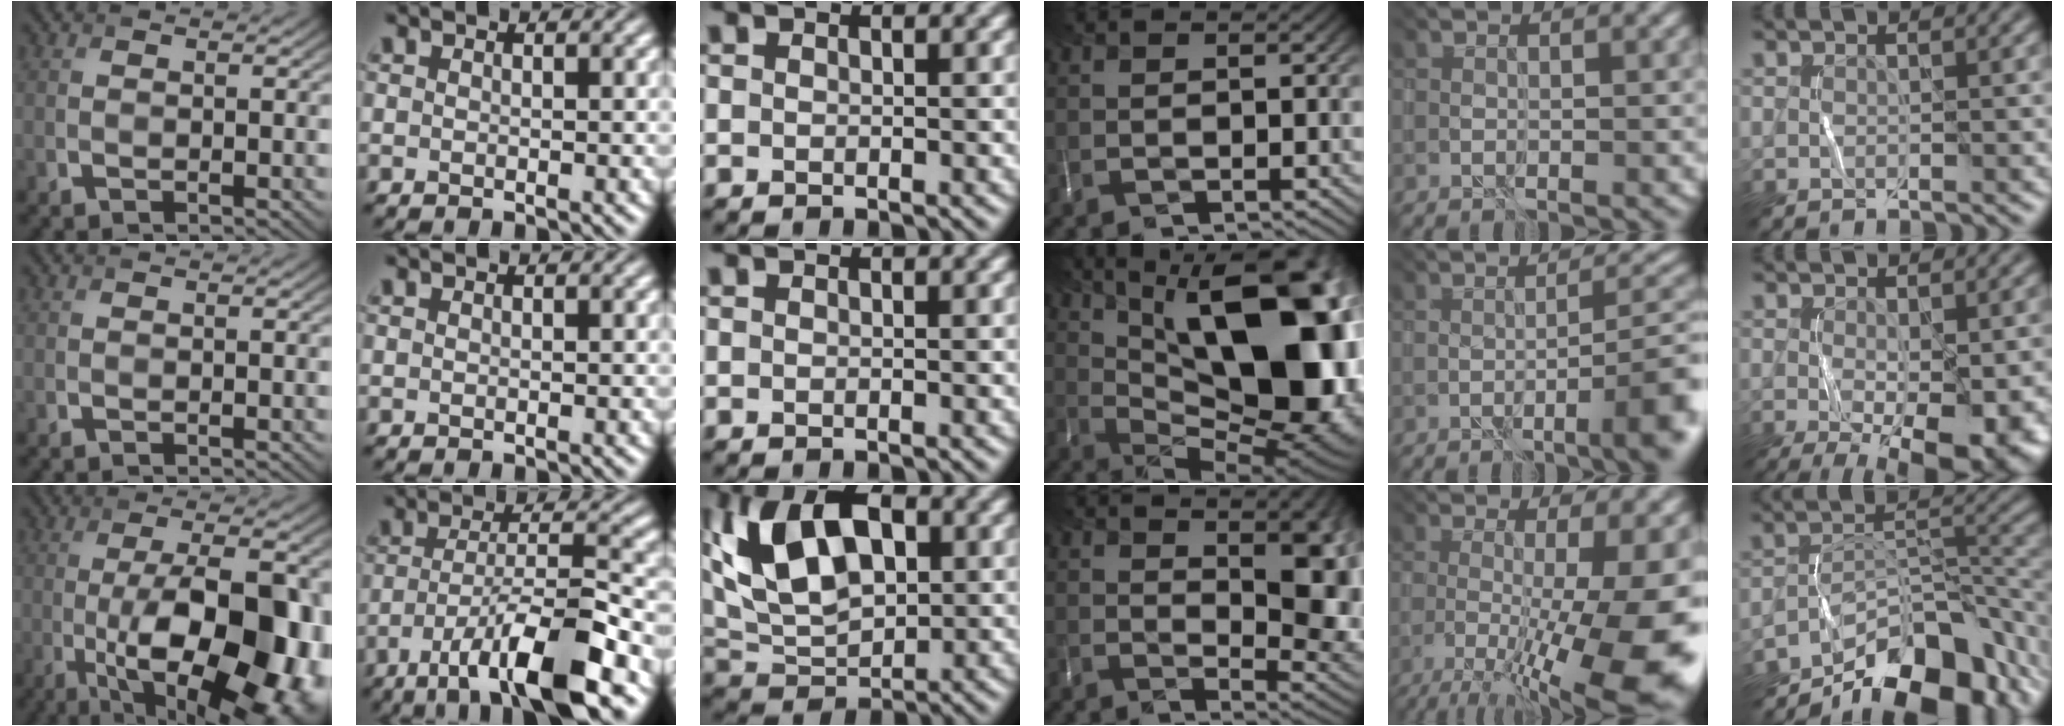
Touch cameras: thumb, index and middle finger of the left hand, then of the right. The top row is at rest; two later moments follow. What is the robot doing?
{"motion": "wrap", "object": "string"}